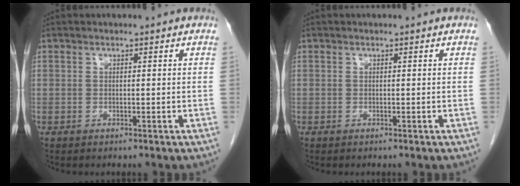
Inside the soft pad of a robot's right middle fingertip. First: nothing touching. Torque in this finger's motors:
{"motor_torque": [-0.18, -0.01, -0.01, -0.01]}